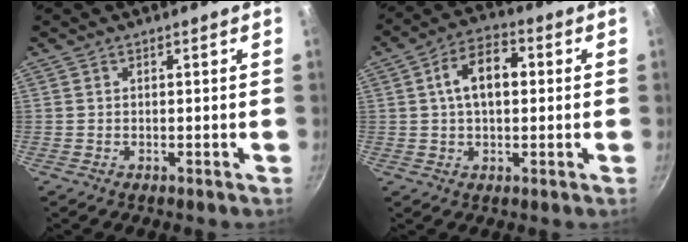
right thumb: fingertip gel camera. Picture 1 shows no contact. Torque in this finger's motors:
{"motor_torque": [0.42, 2.26, 1.14, 0.29, 0.13]}